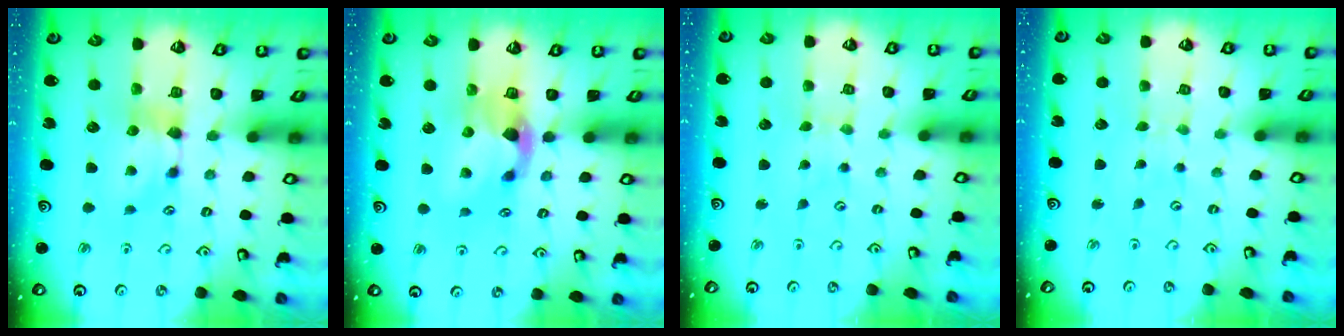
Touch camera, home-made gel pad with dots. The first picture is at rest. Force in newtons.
{"total": 2.8, "press": 2.5, "slide": 1.3}
{"total": 3.4, "press": 3.4, "slide": 0.1}
{"total": 5.6, "press": 5.6, "slide": 0.2}